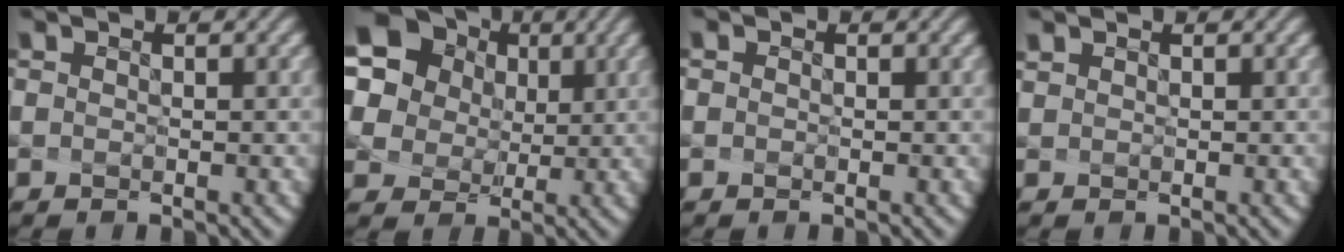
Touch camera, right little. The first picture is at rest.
{"total": 16.1, "force": [7.3, 12.7, 6.7], "torque": [-0.179, 0.017, 0.147]}
{"total": 0.8, "force": [0.1, 0.6, 0.4], "torque": [0.004, 0.008, -0.004]}
{"total": 0.6, "force": [0.2, -0.4, -0.5], "torque": [0.002, -0.007, 0.015]}